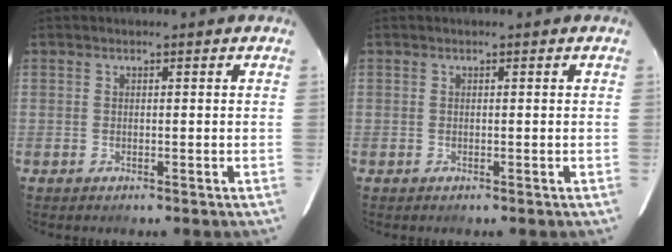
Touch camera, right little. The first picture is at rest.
{"total": 0.0}